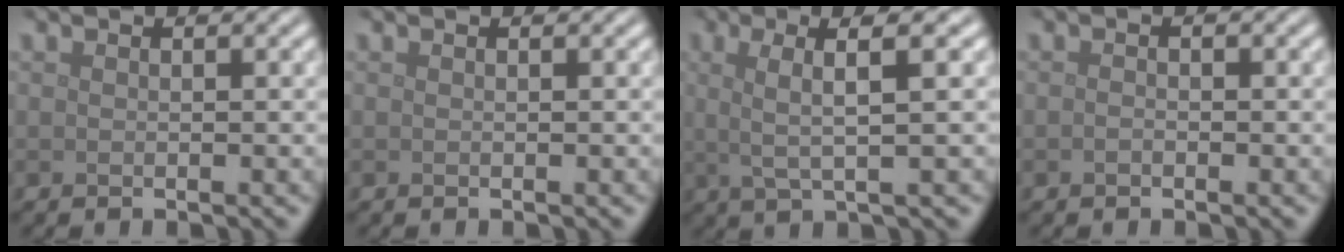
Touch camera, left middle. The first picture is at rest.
{"total": 0.0}
{"total": 4.8, "force": [1.5, 0.9, 4.5], "torque": [-0.081, 0.013, 0.023]}
{"total": 0.6, "force": [-0.2, 0.4, 0.5], "torque": [-0.012, -0.001, -0.006]}